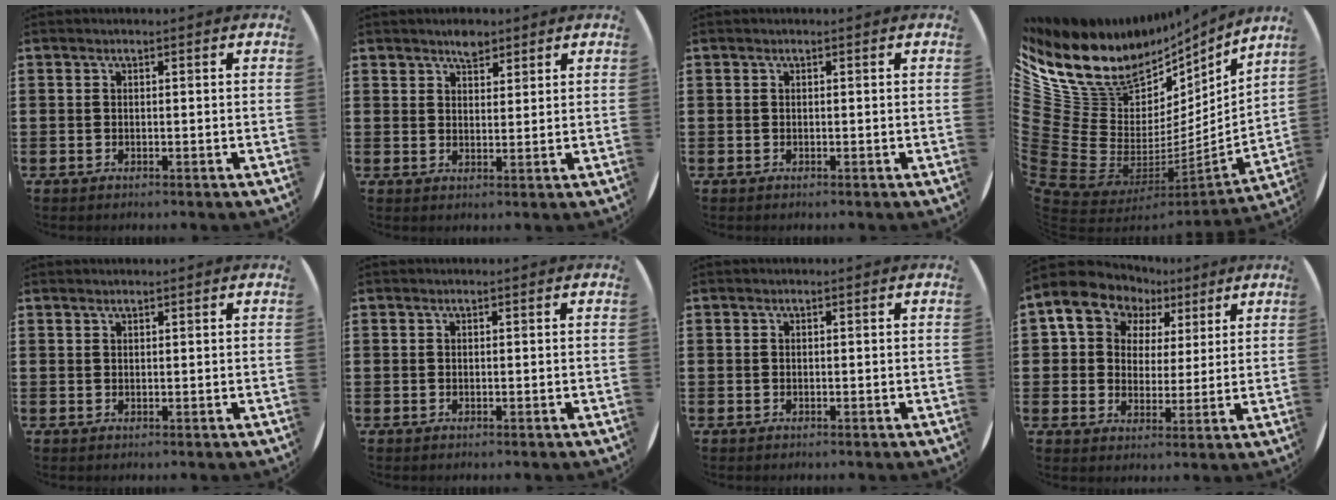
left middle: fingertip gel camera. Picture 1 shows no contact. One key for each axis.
{"total": 2.6, "fx": 2.3, "fy": 1.1, "fz": 0.7, "tx": -0.009, "ty": -0.001, "tz": 0.042}
{"total": 0.0}
{"total": 12.9, "fx": 7.2, "fy": 9.7, "fz": 4.5, "tx": -0.146, "ty": -0.087, "tz": 0.135}
{"total": 0.6, "fx": 0.6, "fy": 0.1, "fz": -0.1, "tx": 0.000, "ty": 0.002, "tz": 0.013}
{"total": 0.0}
{"total": 0.0}
{"total": 8.9, "fx": 5.7, "fy": 6.5, "fz": 1.9, "tx": -0.074, "ty": -0.016, "tz": 0.103}